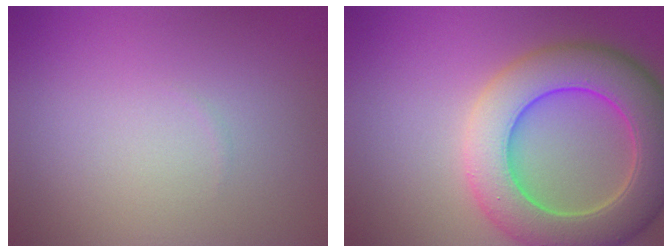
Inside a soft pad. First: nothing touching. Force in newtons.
{"total": 9.9, "press": 9.8, "slide": 0.4}